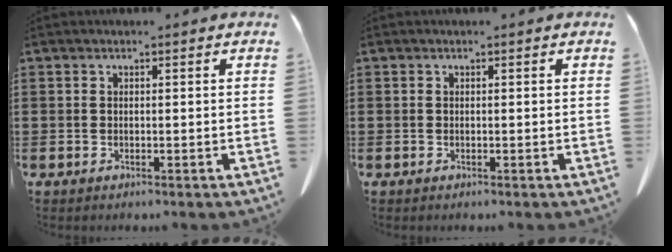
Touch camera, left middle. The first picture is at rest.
{"total": 0.0}